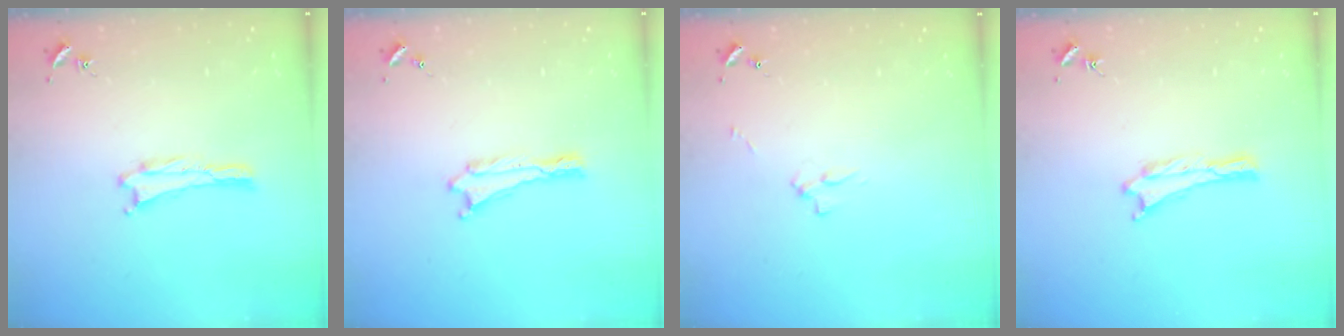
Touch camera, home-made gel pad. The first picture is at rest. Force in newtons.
{"total": 0.0}
{"total": 2.5, "press": 2.5, "slide": 0.3}
{"total": 0.0}